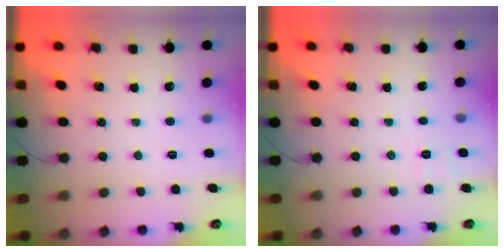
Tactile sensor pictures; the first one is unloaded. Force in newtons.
{"total": 2.8, "press": 2.3, "slide": 1.7}